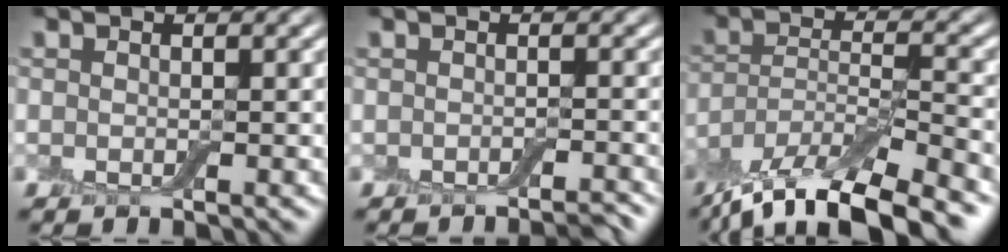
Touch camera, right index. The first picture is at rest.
{"total": 1.6, "force": [-1.4, 0.2, 0.7], "torque": [-0.002, -0.003, -0.021]}
{"total": 11.3, "force": [-9.1, 2.9, 6.0], "torque": [-0.112, -0.014, -0.156]}